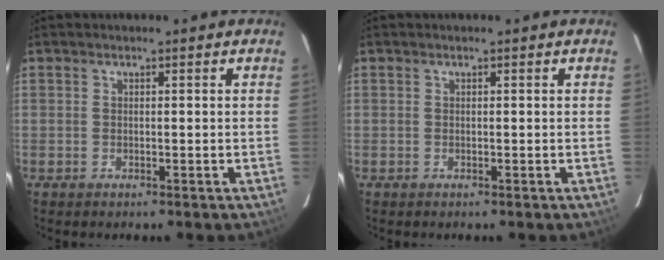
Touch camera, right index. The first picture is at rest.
{"total": 0.0}